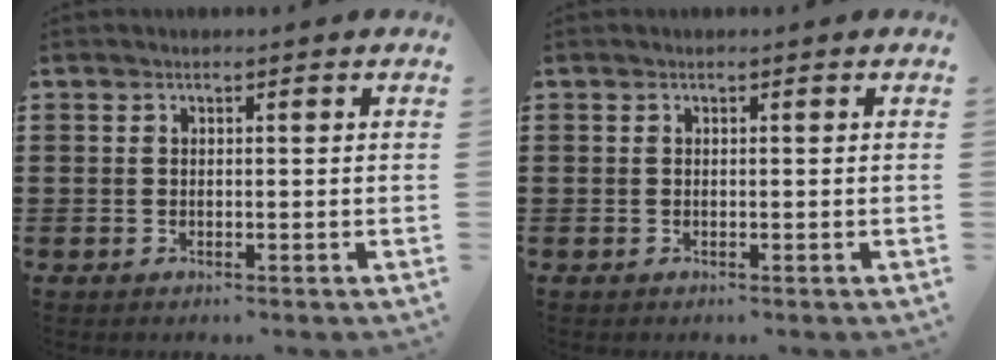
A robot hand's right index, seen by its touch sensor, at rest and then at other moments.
{"total": 0.0}